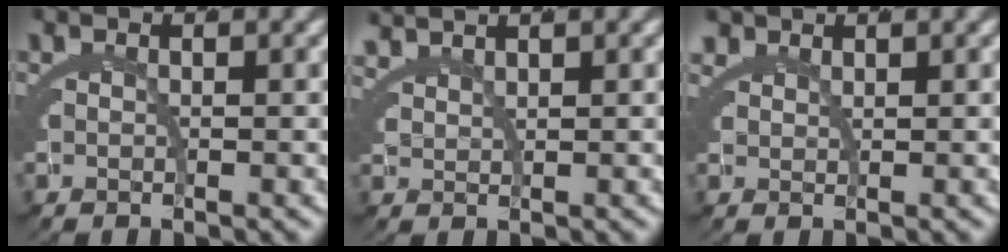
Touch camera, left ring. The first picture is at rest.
{"total": 2.5, "force": [2.4, 0.3, 0.9], "torque": [-0.028, 0.002, 0.049]}
{"total": 1.9, "force": [1.7, 0.5, 0.7], "torque": [-0.024, -0.004, 0.039]}